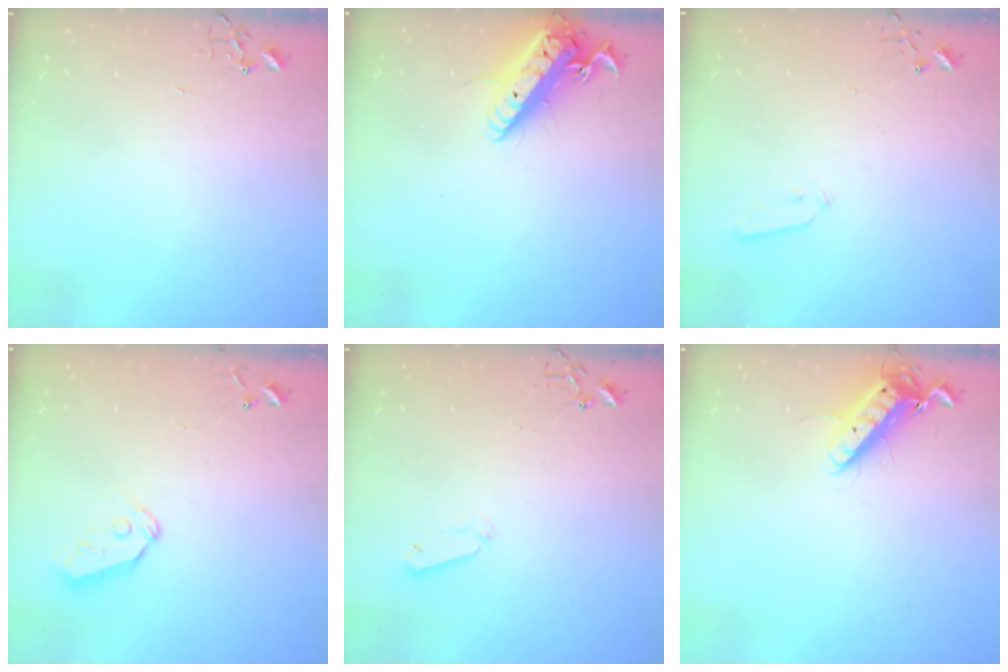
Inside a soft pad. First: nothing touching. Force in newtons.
{"total": 16.4, "press": 16.1, "slide": 3.0}
{"total": 3.5, "press": 3.4, "slide": 0.6}
{"total": 6.1, "press": 6.1, "slide": 0.6}
{"total": 4.1, "press": 4.0, "slide": 0.8}
{"total": 12.5, "press": 12.4, "slide": 1.6}